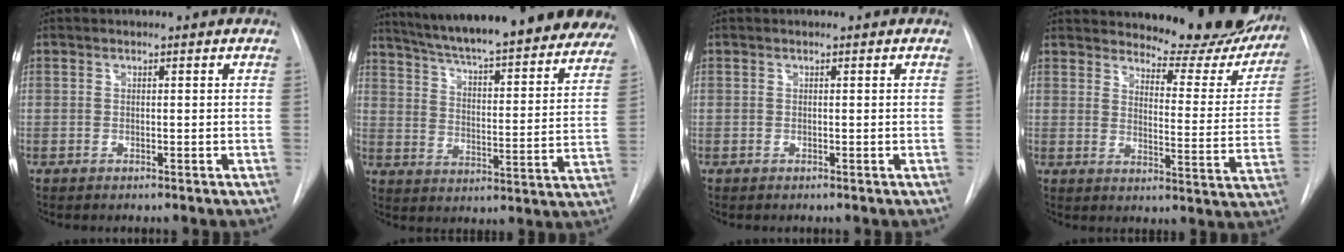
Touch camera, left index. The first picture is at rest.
{"total": 31.8, "force": [27.6, 5.1, 15.0], "torque": [-0.234, -0.062, 0.348]}
{"total": 0.0}
{"total": 18.7, "force": [17.1, 4.8, 5.8], "torque": [-0.056, -0.071, 0.196]}